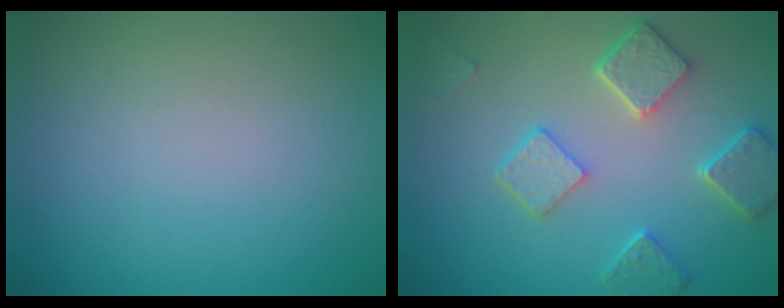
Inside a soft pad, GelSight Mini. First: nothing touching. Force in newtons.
{"total": 5.0, "press": 3.9, "slide": 3.0}